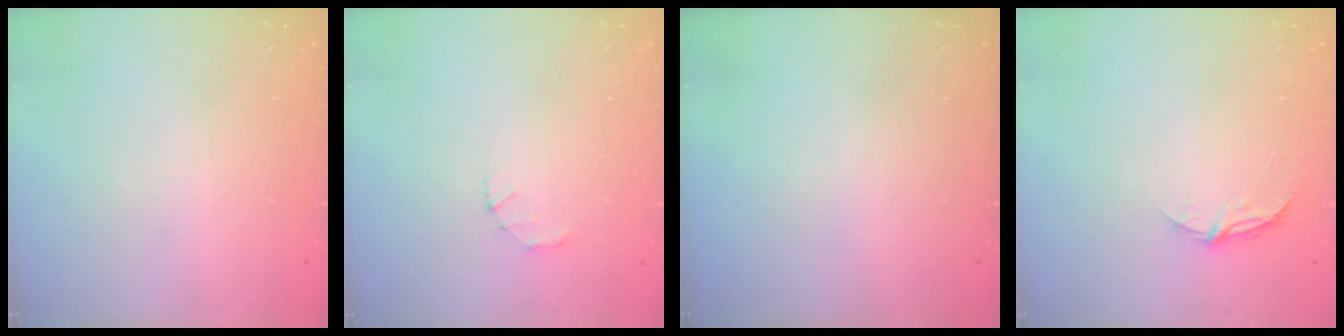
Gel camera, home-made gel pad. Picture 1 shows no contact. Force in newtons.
{"total": 1.4, "press": 1.3, "slide": 0.3}
{"total": 0.0}
{"total": 5.3, "press": 5.3, "slide": 0.5}